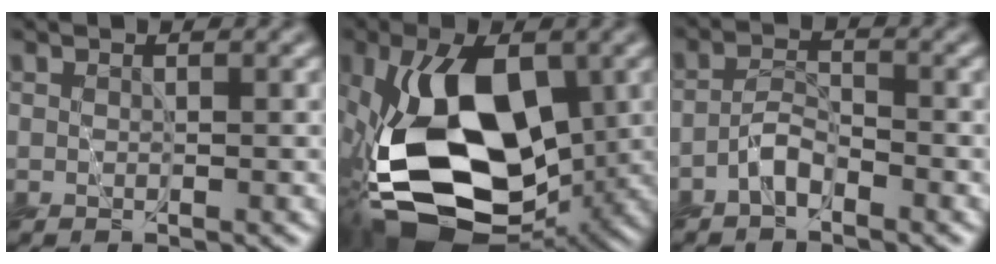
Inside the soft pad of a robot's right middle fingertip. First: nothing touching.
{"total": 15.4, "force": [-2.1, 8.8, 12.5], "torque": [-0.235, -0.032, -0.030]}
{"total": 2.4, "force": [-1.9, 0.9, 1.2], "torque": [-0.024, 0.008, -0.044]}